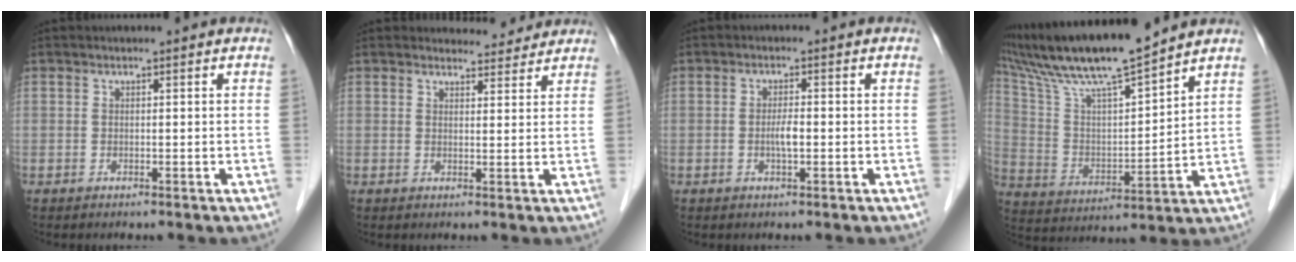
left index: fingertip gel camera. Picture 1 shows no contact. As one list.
[{"total": 4.2, "force": [4.0, 1.1, 0.0], "torque": [0.001, 0.001, 0.047]}, {"total": 2.2, "force": [-0.6, 0.4, 2.0], "torque": [-0.040, -0.001, -0.011]}, {"total": 16.4, "force": [14.0, 0.2, 8.4], "torque": [-0.160, 0.005, 0.258]}]